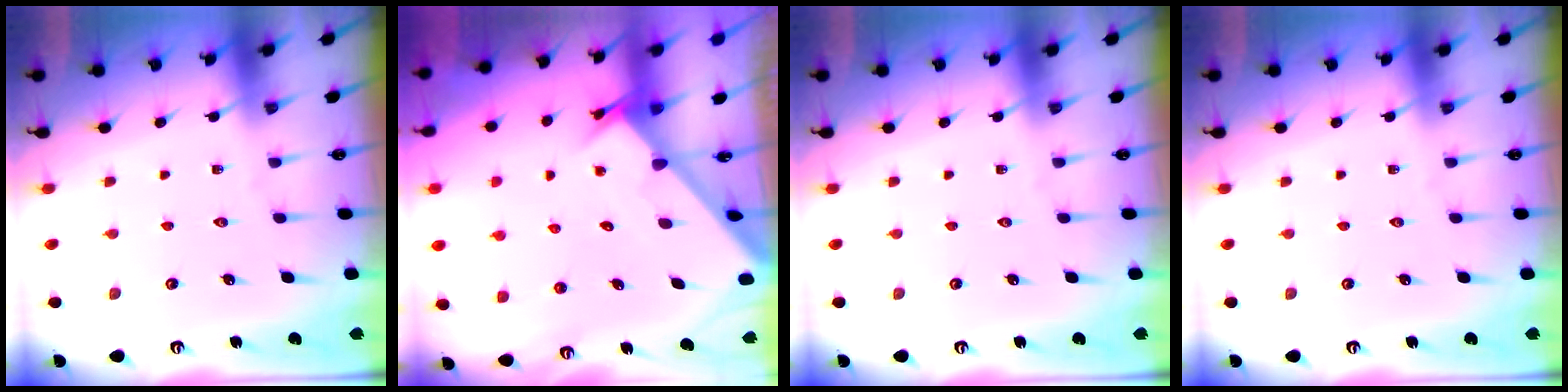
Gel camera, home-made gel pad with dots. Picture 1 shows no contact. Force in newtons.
{"total": 2.5, "press": 2.5, "slide": 0.2}
{"total": 0.0}
{"total": 0.0}